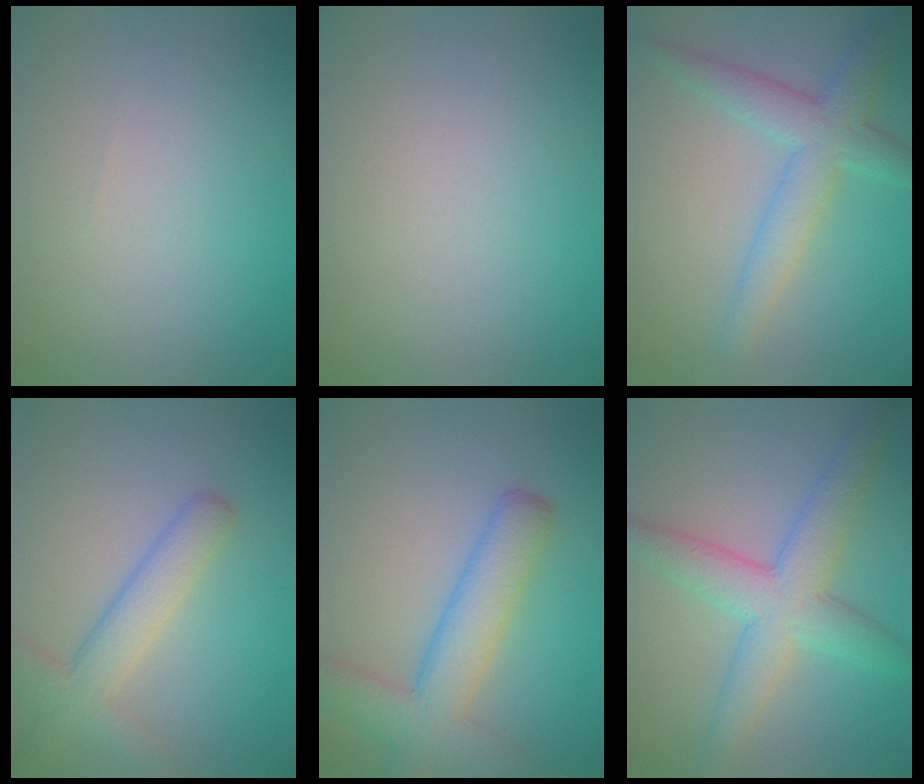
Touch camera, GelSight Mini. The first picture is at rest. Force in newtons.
{"total": 0.0}
{"total": 4.4, "press": 4.4, "slide": 0.1}
{"total": 4.2, "press": 4.2, "slide": 0.2}
{"total": 6.0, "press": 5.9, "slide": 0.3}
{"total": 5.7, "press": 5.7, "slide": 0.1}